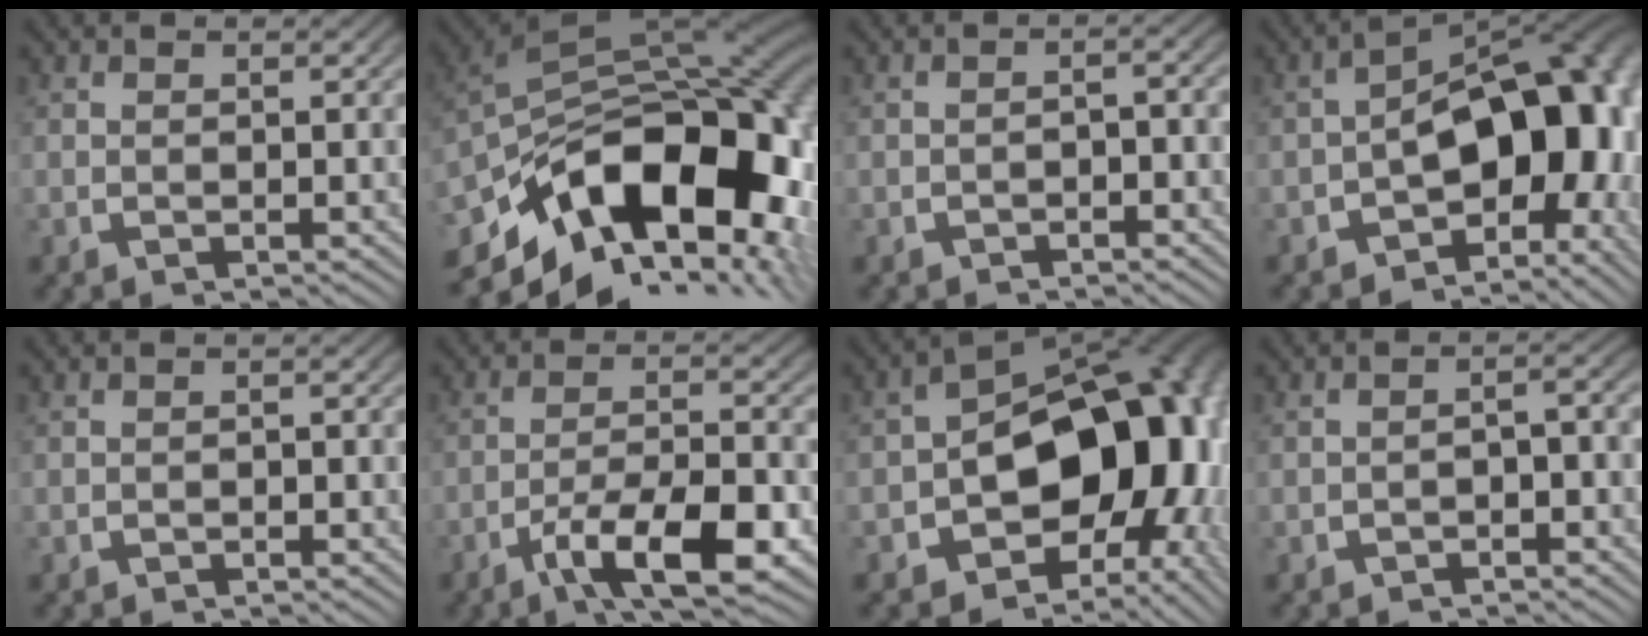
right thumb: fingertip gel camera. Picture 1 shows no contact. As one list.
[{"total": 22.7, "force": [-2.9, 13.4, 18.1], "torque": [-0.313, -0.050, -0.023]}, {"total": 1.6, "force": [-1.4, 0.5, 0.7], "torque": [-0.010, -0.006, -0.018]}, {"total": 15.7, "force": [-1.7, 9.7, 12.2], "torque": [-0.183, -0.040, -0.014]}, {"total": 0.7, "force": [-0.6, 0.2, 0.2], "torque": [-0.003, -0.003, -0.010]}, {"total": 8.2, "force": [-2.8, 3.6, 6.8], "torque": [-0.125, -0.028, -0.036]}, {"total": 20.2, "force": [-2.0, 13.3, 15.0], "torque": [-0.237, -0.054, -0.017]}, {"total": 1.9, "force": [-1.5, 0.7, 1.0], "torque": [-0.017, -0.004, -0.018]}]